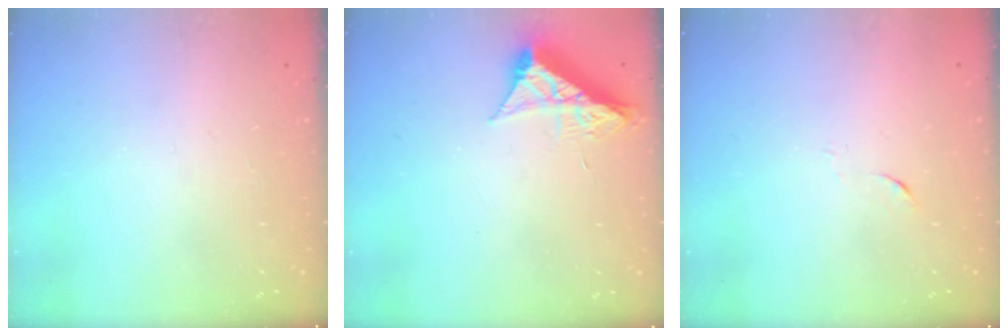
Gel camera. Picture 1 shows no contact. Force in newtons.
{"total": 8.9, "press": 8.9, "slide": 0.4}
{"total": 4.0, "press": 4.0, "slide": 0.6}